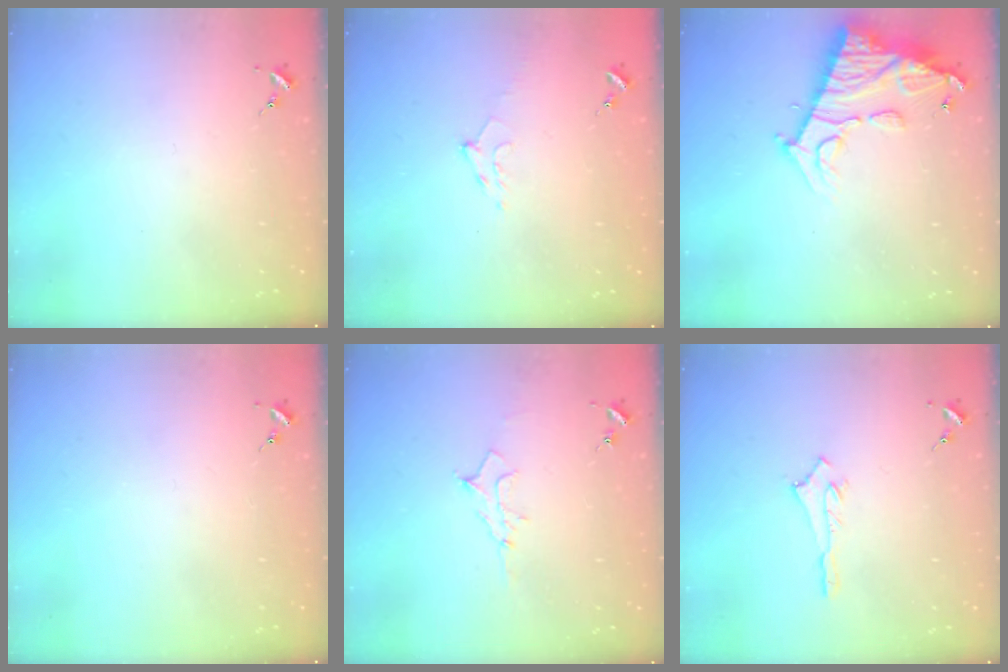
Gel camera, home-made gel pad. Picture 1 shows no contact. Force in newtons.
{"total": 9.4, "press": 9.4, "slide": 0.9}
{"total": 15.0, "press": 14.9, "slide": 1.6}
{"total": 0.0}
{"total": 8.2, "press": 8.2, "slide": 1.0}
{"total": 3.0, "press": 3.0, "slide": 0.2}